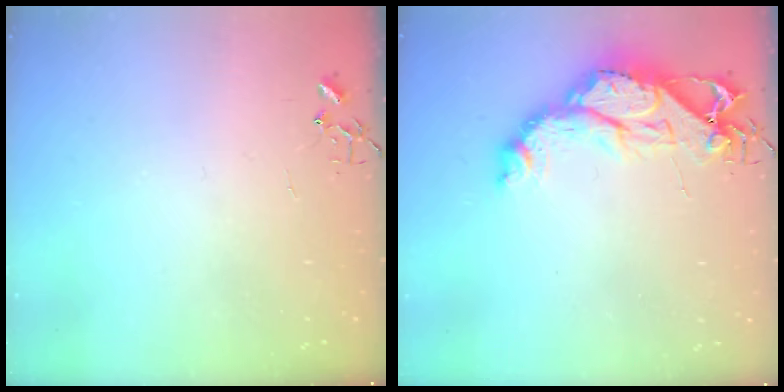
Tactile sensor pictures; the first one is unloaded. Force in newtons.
{"total": 15.7, "press": 15.6, "slide": 1.4}